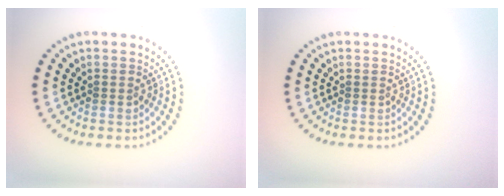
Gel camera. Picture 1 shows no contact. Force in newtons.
{"total": 0.0}